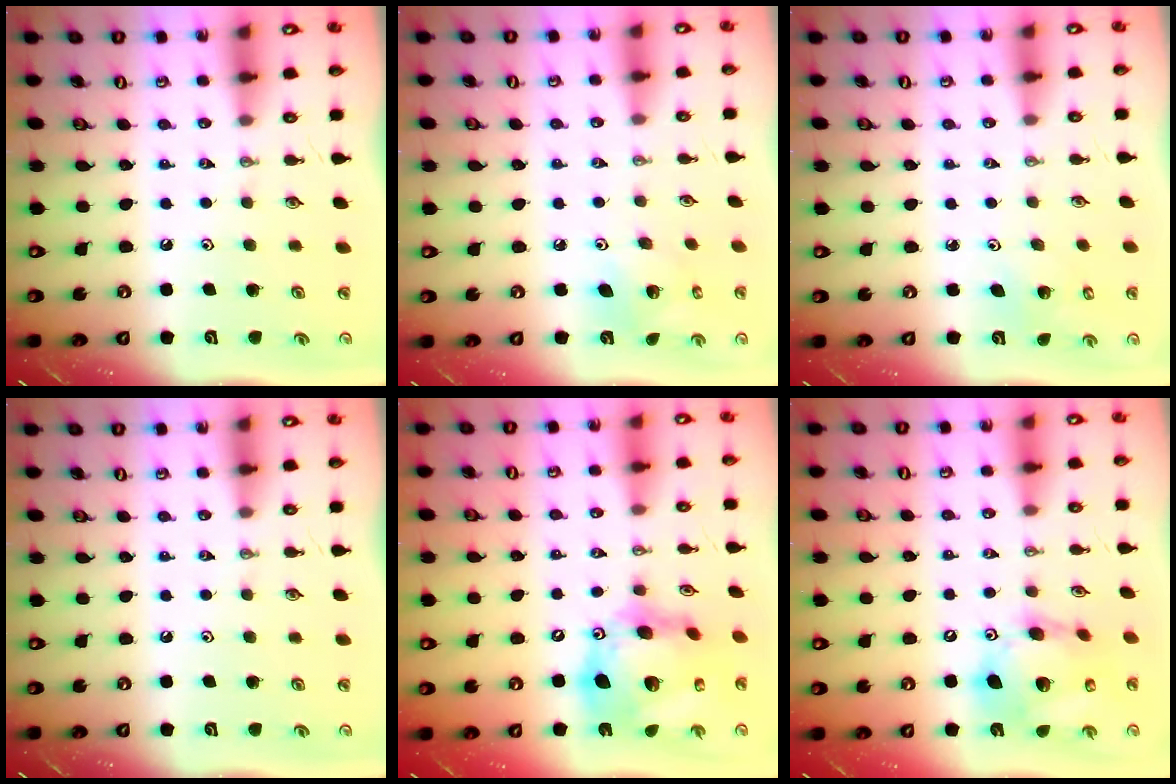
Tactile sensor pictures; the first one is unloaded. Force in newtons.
{"total": 6.3, "press": 6.3, "slide": 0.1}
{"total": 2.3, "press": 2.3, "slide": 0.2}
{"total": 0.0}
{"total": 20.9, "press": 20.8, "slide": 2.3}
{"total": 16.6, "press": 16.5, "slide": 2.0}